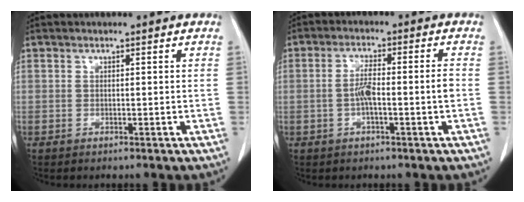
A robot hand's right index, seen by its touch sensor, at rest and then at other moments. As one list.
[{"total": 5.2, "force": [-1.1, 0.3, 5.1], "torque": [-0.101, 0.012, -0.017]}]